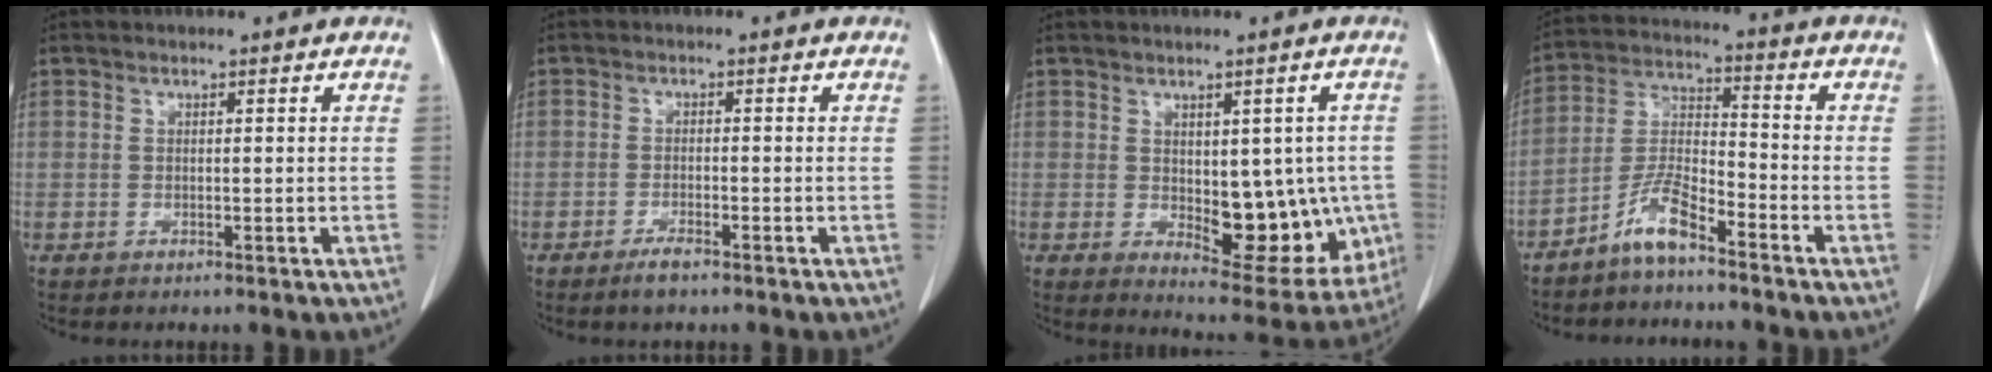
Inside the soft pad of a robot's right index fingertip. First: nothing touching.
{"total": 2.4, "force": [-1.8, 0.3, 1.5], "torque": [-0.034, -0.003, -0.031]}
{"total": 12.7, "force": [-1.1, 6.0, 11.1], "torque": [-0.125, -0.003, 0.008]}
{"total": 7.0, "force": [-5.2, 1.3, 4.4], "torque": [-0.101, -0.002, -0.106]}